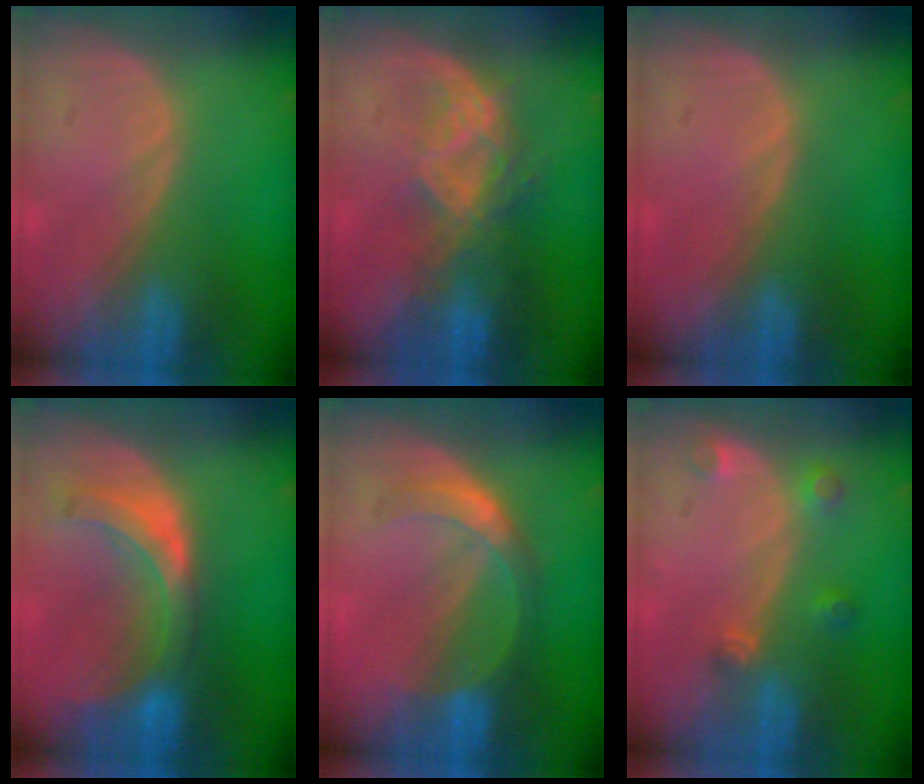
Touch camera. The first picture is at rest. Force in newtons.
{"total": 6.8, "press": 6.3, "slide": 2.6}
{"total": 0.0}
{"total": 7.4, "press": 6.7, "slide": 2.9}
{"total": 5.7, "press": 5.1, "slide": 2.7}
{"total": 2.7, "press": 2.7, "slide": 0.3}